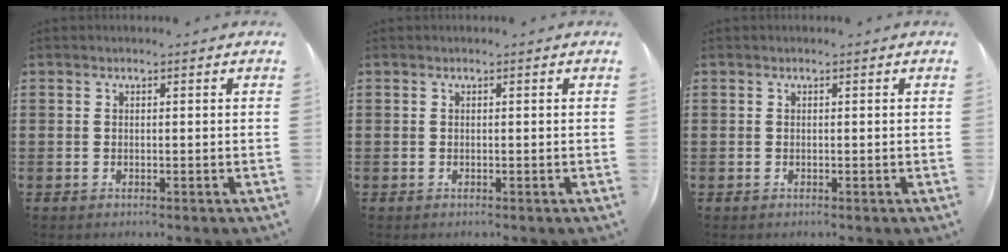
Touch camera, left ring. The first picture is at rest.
{"total": 0.0}
{"total": 0.0}